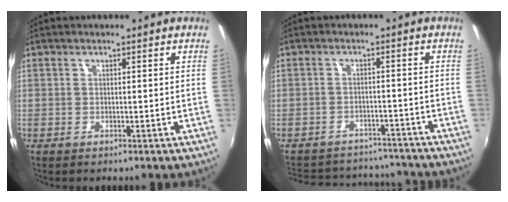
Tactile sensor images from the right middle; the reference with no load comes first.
{"total": 13.3, "force": [-11.2, 6.1, 3.5], "torque": [-0.091, 0.042, -0.146]}